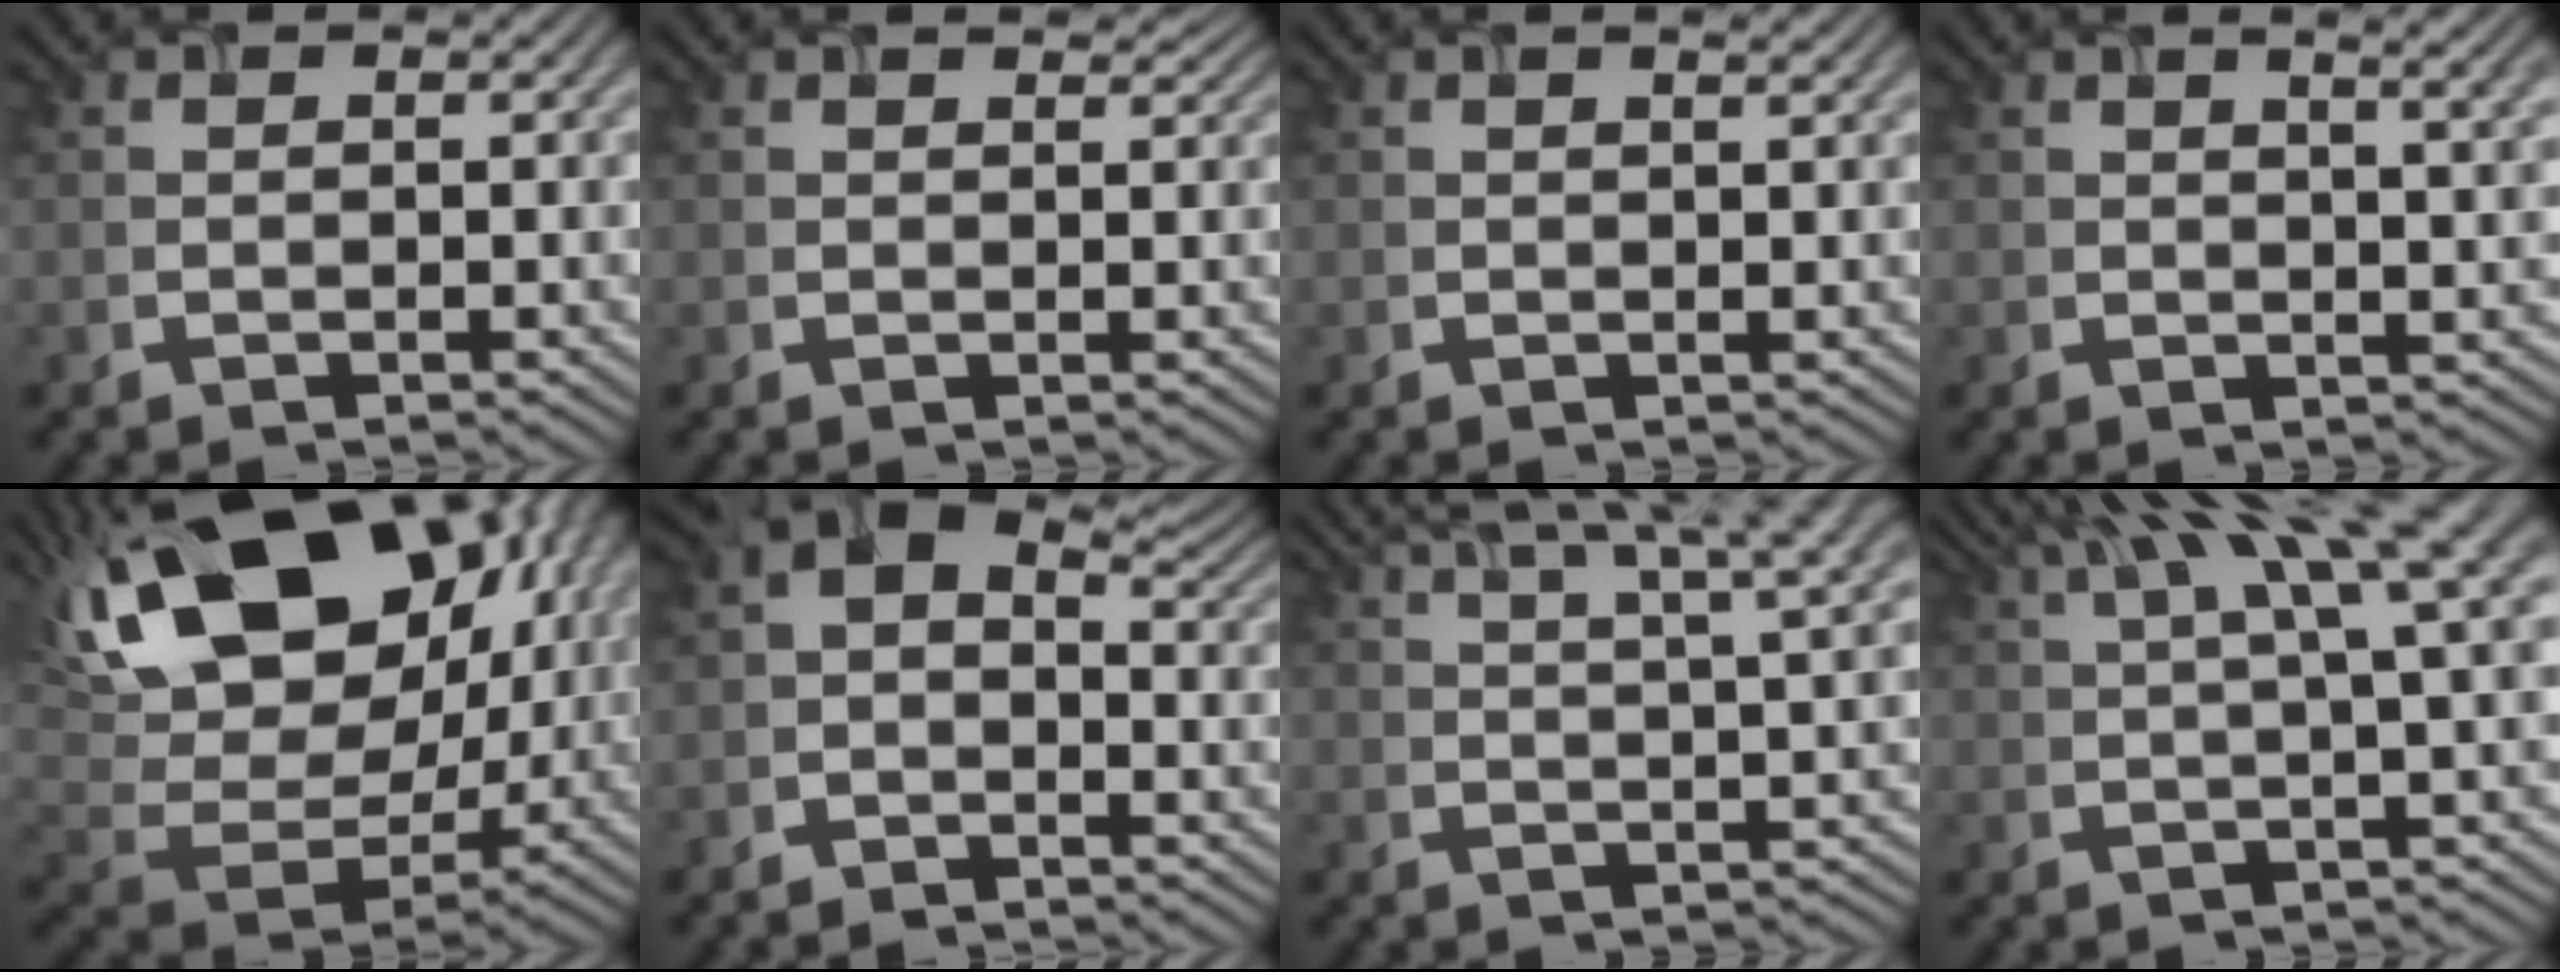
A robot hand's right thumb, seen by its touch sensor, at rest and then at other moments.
{"total": 1.9, "force": [1.5, 0.6, 1.0], "torque": [-0.024, -0.004, 0.025]}
{"total": 1.5, "force": [1.0, 0.2, 1.1], "torque": [-0.021, 0.000, 0.014]}
{"total": 5.0, "force": [2.4, 1.1, 4.2], "torque": [-0.063, 0.015, 0.029]}
{"total": 23.9, "force": [9.5, 14.8, 16.2], "torque": [-0.338, 0.050, 0.191]}
{"total": 5.7, "force": [1.0, 3.7, 4.1], "torque": [-0.074, 0.008, 0.004]}
{"total": 10.9, "force": [6.7, 2.2, 8.4], "torque": [-0.126, 0.023, 0.086]}
{"total": 13.6, "force": [6.5, 2.7, 11.7], "torque": [-0.181, 0.041, 0.101]}